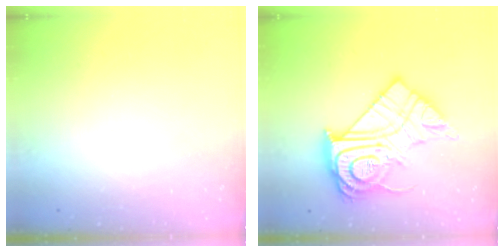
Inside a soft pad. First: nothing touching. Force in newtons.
{"total": 21.7, "press": 21.6, "slide": 1.7}